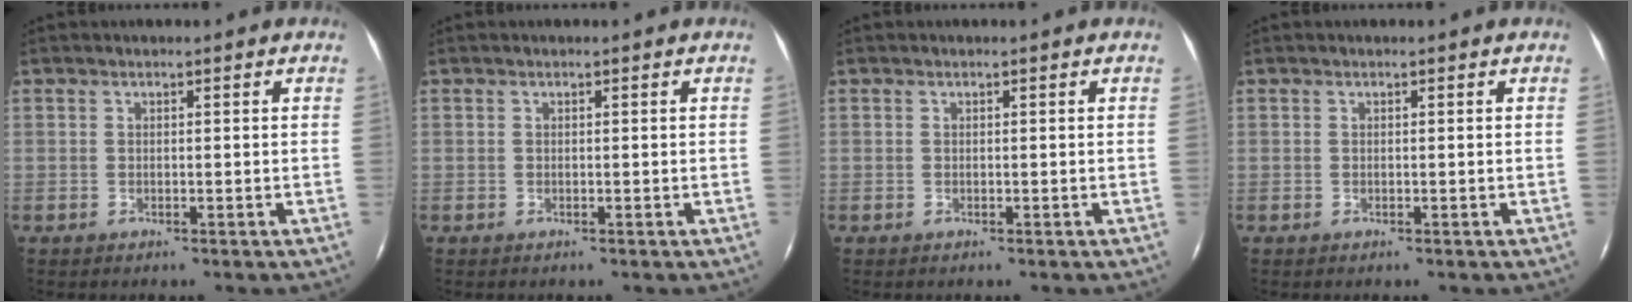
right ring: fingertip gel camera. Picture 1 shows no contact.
{"total": 0.0}
{"total": 0.0}
{"total": 0.0}